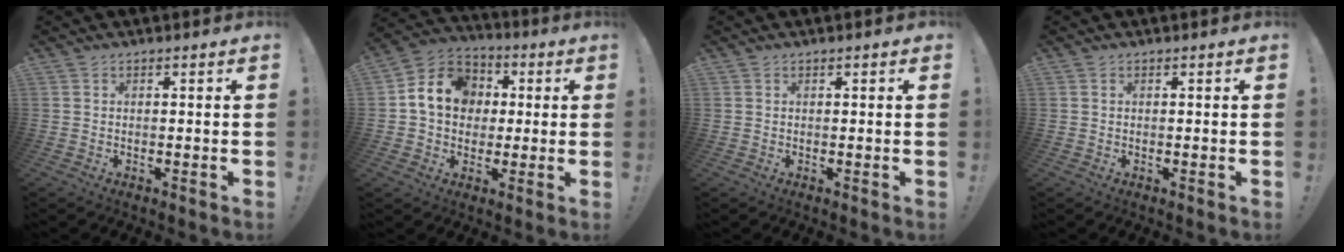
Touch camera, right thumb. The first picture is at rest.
{"total": 13.5, "force": [2.2, 11.5, 6.8], "torque": [-0.090, 0.008, 0.049]}
{"total": 0.0}
{"total": 0.0}